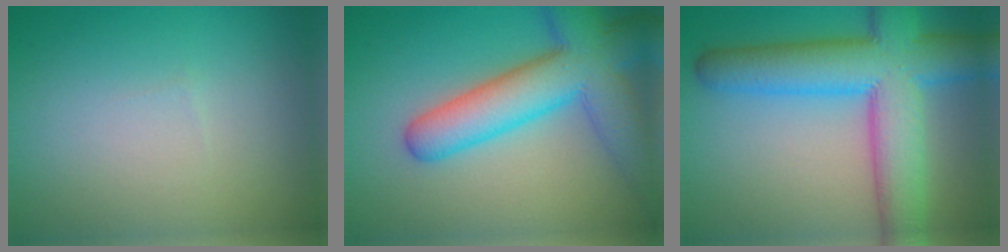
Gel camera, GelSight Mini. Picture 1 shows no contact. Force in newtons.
{"total": 9.0, "press": 9.0, "slide": 0.3}
{"total": 10.9, "press": 10.9, "slide": 0.2}